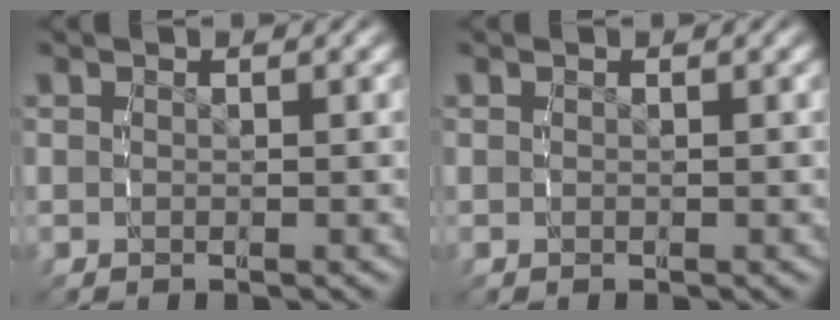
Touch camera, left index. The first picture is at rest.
{"total": 0.0}